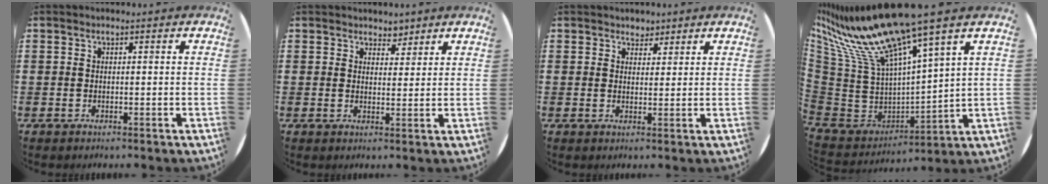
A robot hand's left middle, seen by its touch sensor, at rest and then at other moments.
{"total": 2.6, "force": [2.3, 1.0, 0.2], "torque": [-0.001, -0.006, 0.043]}
{"total": 1.9, "force": [1.7, 0.8, 0.0], "torque": [-0.003, 0.003, 0.034]}
{"total": 14.8, "force": [11.7, 1.2, 8.9], "torque": [-0.232, -0.090, 0.193]}